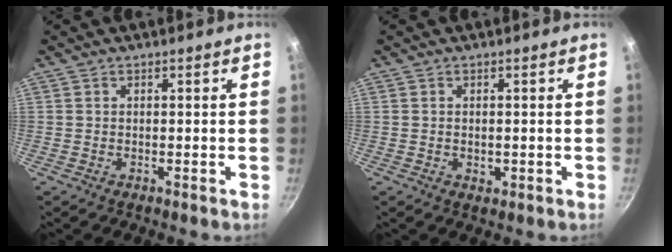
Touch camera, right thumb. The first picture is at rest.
{"total": 1.4, "force": [-0.2, 1.0, 1.0], "torque": [-0.013, -0.001, -0.002]}